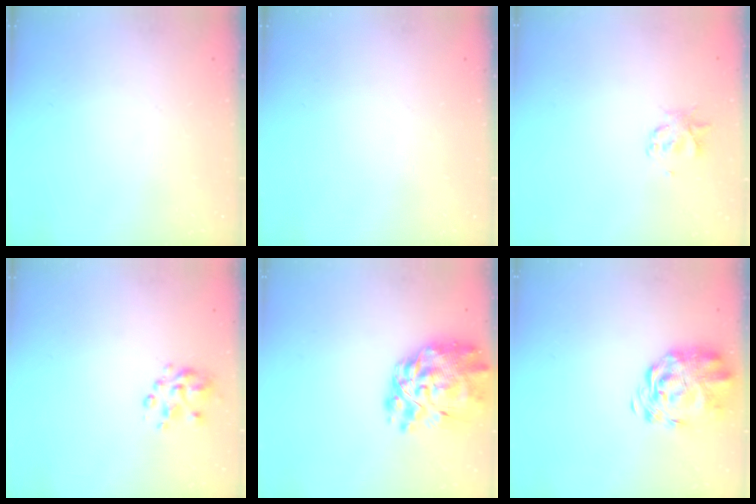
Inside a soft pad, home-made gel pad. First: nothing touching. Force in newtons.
{"total": 0.0}
{"total": 2.5, "press": 2.5, "slide": 0.4}
{"total": 3.8, "press": 3.7, "slide": 0.8}
{"total": 17.1, "press": 16.2, "slide": 5.6}
{"total": 3.8, "press": 3.5, "slide": 1.6}